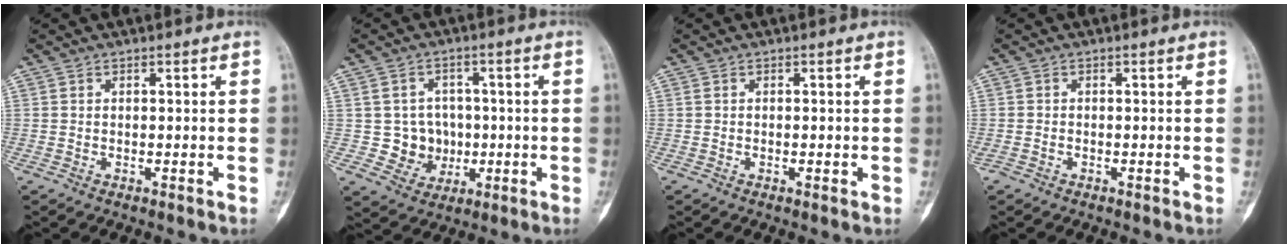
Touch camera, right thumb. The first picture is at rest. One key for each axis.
{"total": 6.9, "fx": -0.4, "fy": 6.7, "fz": 1.9, "tx": 0.012, "ty": 0.015, "tz": 0.001}
{"total": 0.9, "fx": -0.2, "fy": 0.4, "fz": 0.8, "tx": -0.010, "ty": -0.001, "tz": -0.003}
{"total": 0.0}